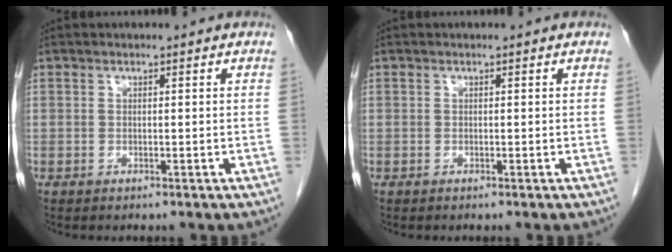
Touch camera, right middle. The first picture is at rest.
{"total": 0.0}